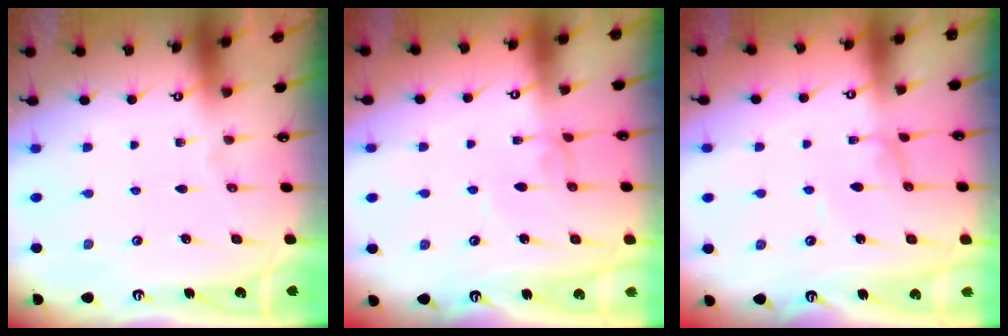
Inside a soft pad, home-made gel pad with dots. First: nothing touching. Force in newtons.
{"total": 1.1, "press": 1.1, "slide": 0.2}
{"total": 1.6, "press": 1.6, "slide": 0.1}